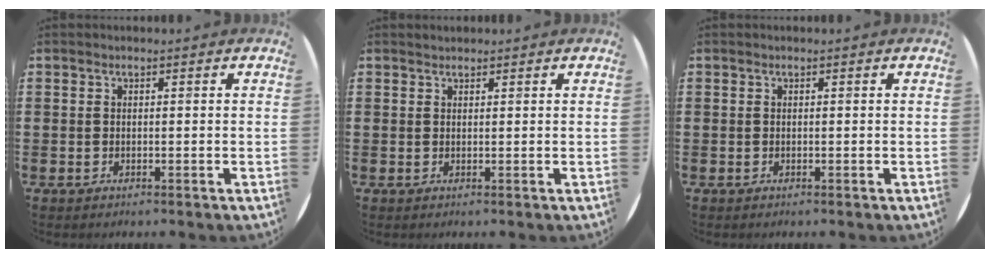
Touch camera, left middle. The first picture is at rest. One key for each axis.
{"total": 0.6, "fx": 0.6, "fy": 0.1, "fz": -0.1, "tx": 0.003, "ty": 0.003, "tz": 0.011}
{"total": 0.0}